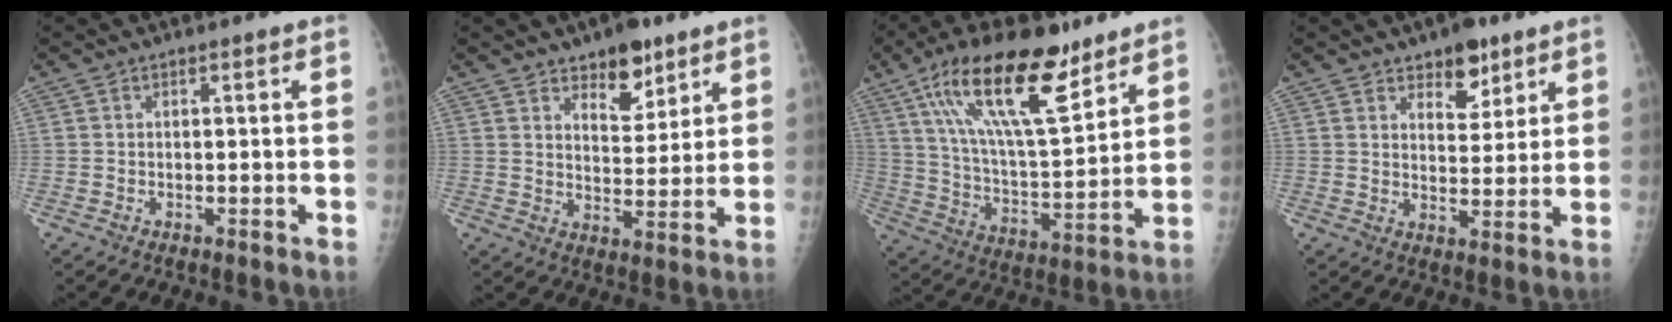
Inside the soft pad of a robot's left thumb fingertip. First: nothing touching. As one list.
[{"total": 8.8, "force": [6.0, 4.4, 4.7], "torque": [-0.038, -0.039, 0.094]}, {"total": 21.3, "force": [12.8, 7.6, 15.2], "torque": [-0.246, -0.047, 0.230]}, {"total": 7.5, "force": [5.0, 4.0, 3.9], "torque": [-0.025, -0.030, 0.076]}]